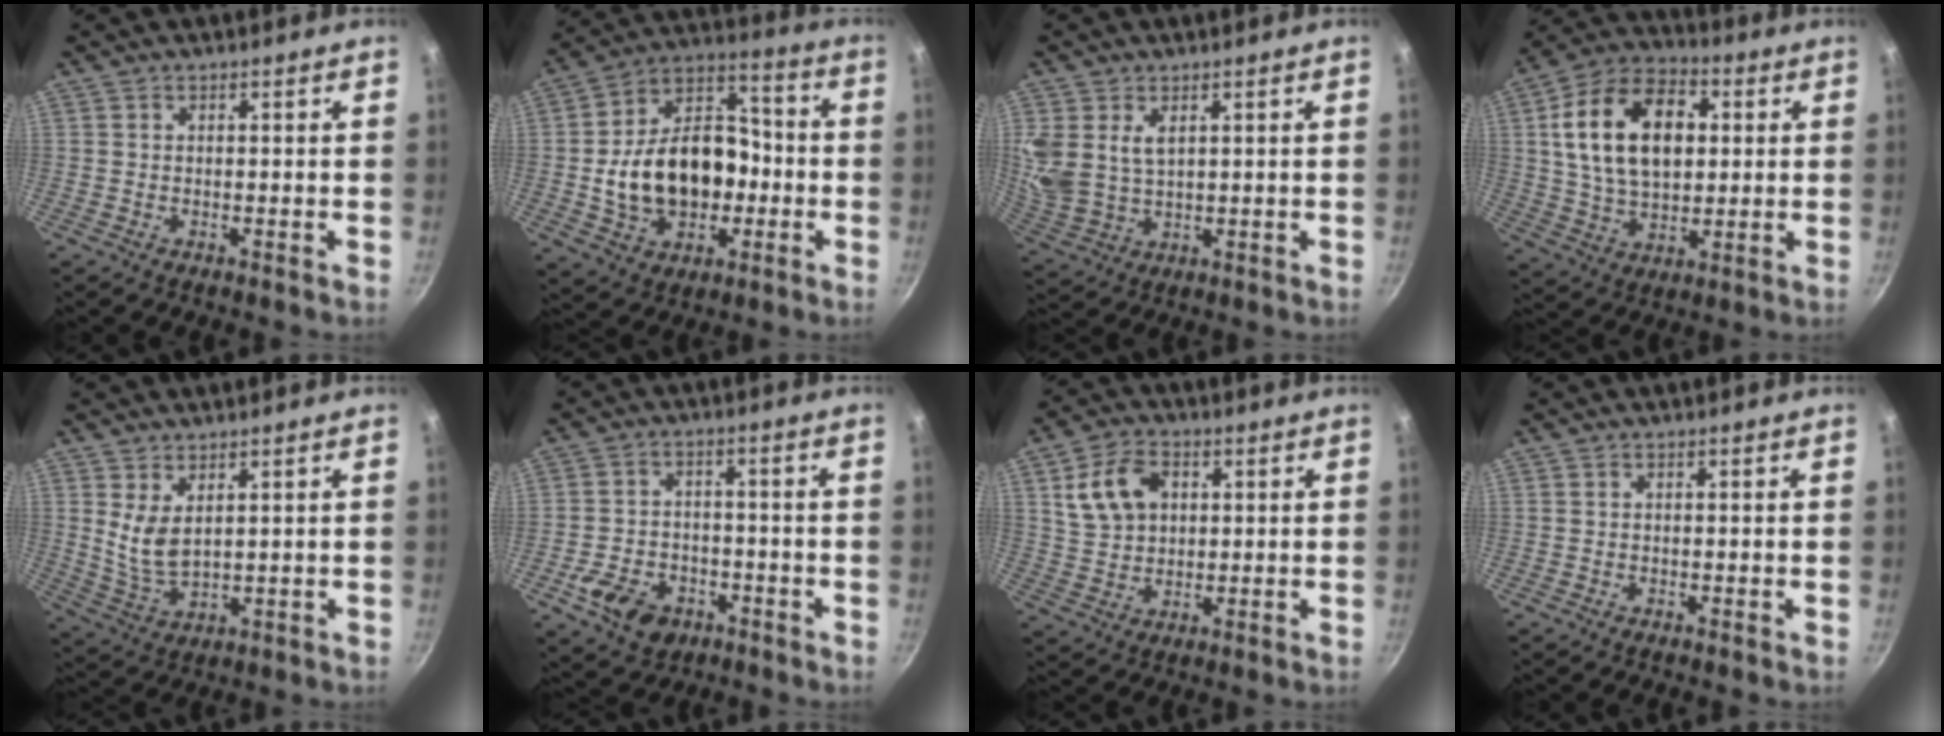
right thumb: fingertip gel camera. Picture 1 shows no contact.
{"total": 20.6, "force": [-2.8, 14.6, 14.2], "torque": [-0.211, 0.054, -0.043]}
{"total": 9.6, "force": [3.5, 6.3, 6.3], "torque": [-0.130, -0.018, 0.080]}
{"total": 19.3, "force": [3.7, 12.4, 14.4], "torque": [-0.226, 0.010, 0.056]}
{"total": 6.0, "force": [2.4, 3.1, 4.6], "torque": [-0.081, -0.032, 0.057]}
{"total": 9.7, "force": [-4.5, 6.9, 5.2], "torque": [-0.078, 0.027, -0.071]}
{"total": 10.2, "force": [2.9, 7.4, 6.5], "torque": [-0.105, 0.006, 0.053]}
{"total": 0.0}